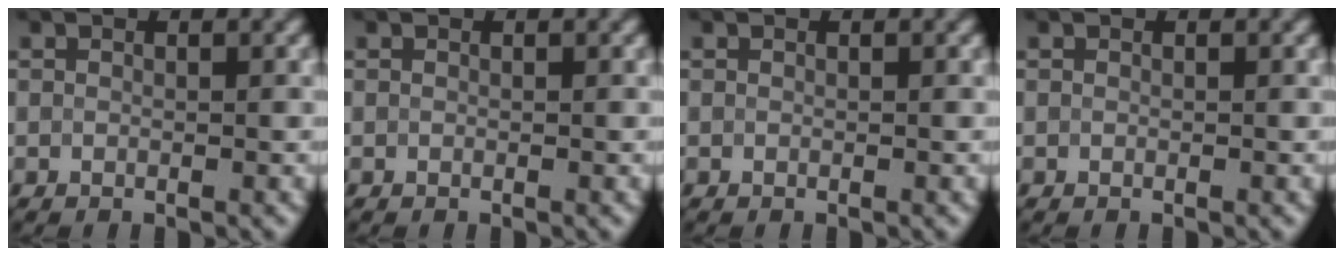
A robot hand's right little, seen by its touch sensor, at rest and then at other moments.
{"total": 0.0}
{"total": 0.0}
{"total": 0.0}